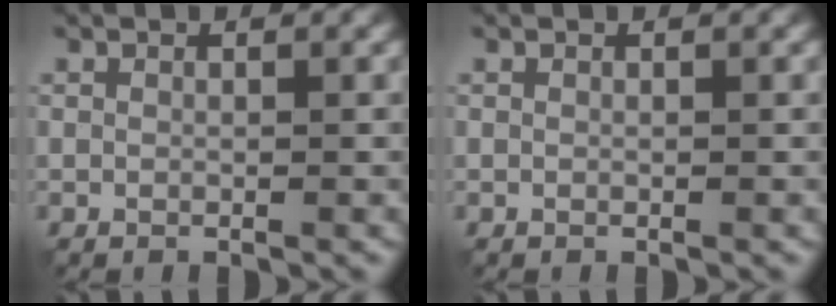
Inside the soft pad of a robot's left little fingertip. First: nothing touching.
{"total": 0.0}